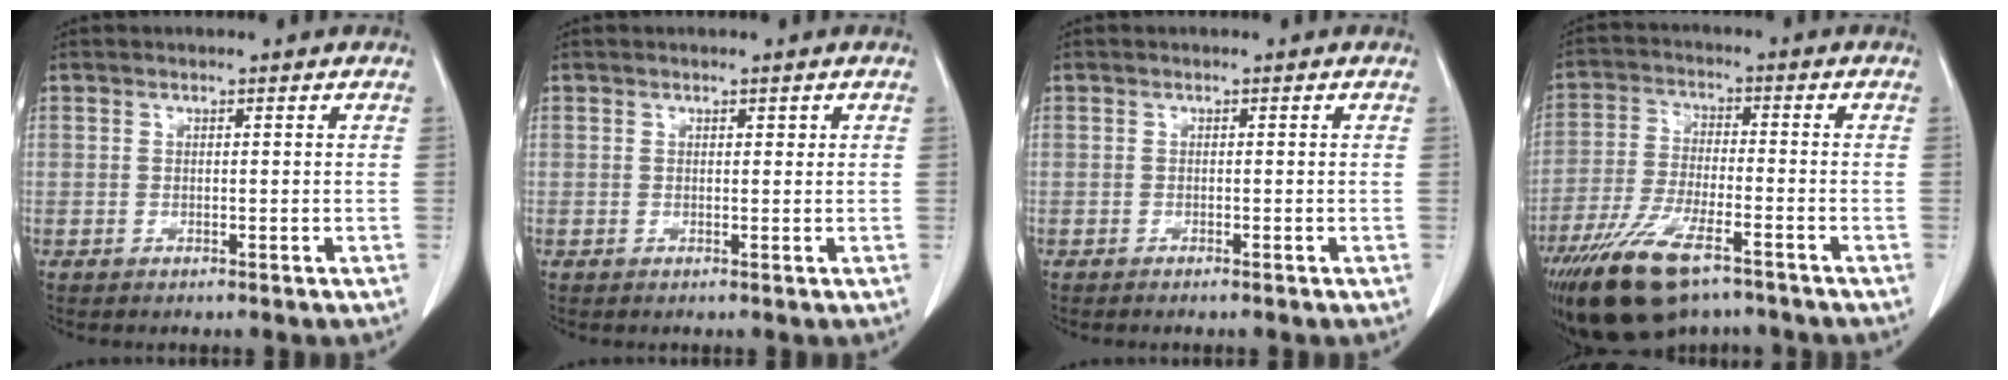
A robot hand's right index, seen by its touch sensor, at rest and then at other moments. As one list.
[{"total": 0.6, "force": [0.3, 0.4, 0.4], "torque": [0.000, 0.000, 0.003]}, {"total": 0.8, "force": [-0.7, 0.0, 0.4], "torque": [-0.009, -0.002, -0.009]}, {"total": 13.1, "force": [-8.8, 3.8, 8.9], "torque": [-0.175, -0.022, -0.157]}]